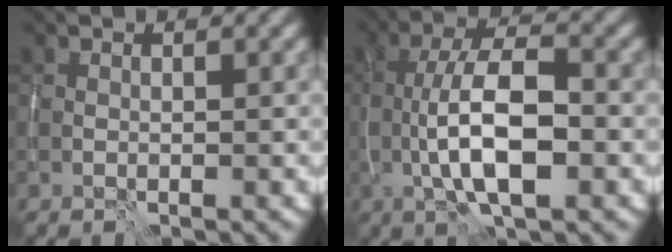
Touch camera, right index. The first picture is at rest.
{"total": 7.8, "force": [-1.4, 2.9, 7.1], "torque": [-0.128, 0.006, -0.026]}